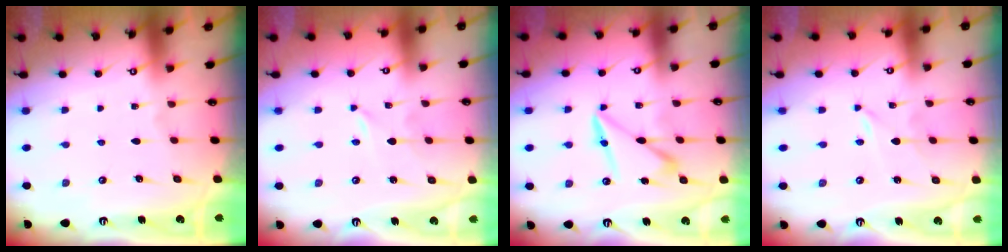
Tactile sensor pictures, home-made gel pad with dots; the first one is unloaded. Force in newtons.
{"total": 0.0}
{"total": 9.6, "press": 9.5, "slide": 0.5}
{"total": 0.0}